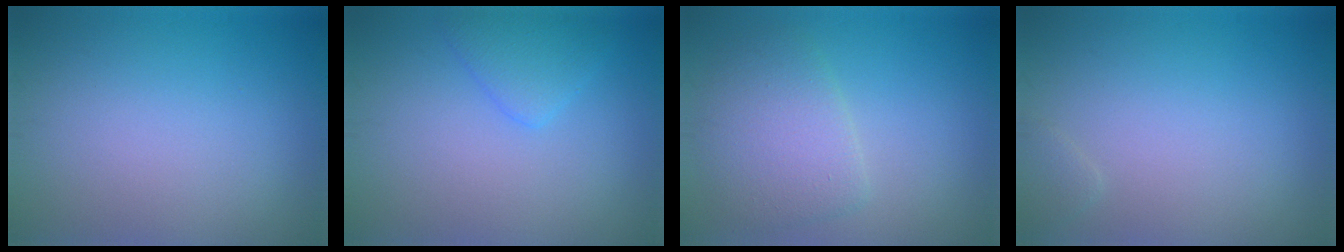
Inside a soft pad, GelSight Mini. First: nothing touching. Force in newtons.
{"total": 2.3, "press": 2.3, "slide": 0.2}
{"total": 4.4, "press": 4.4, "slide": 0.4}
{"total": 0.8, "press": 0.8, "slide": 0.0}